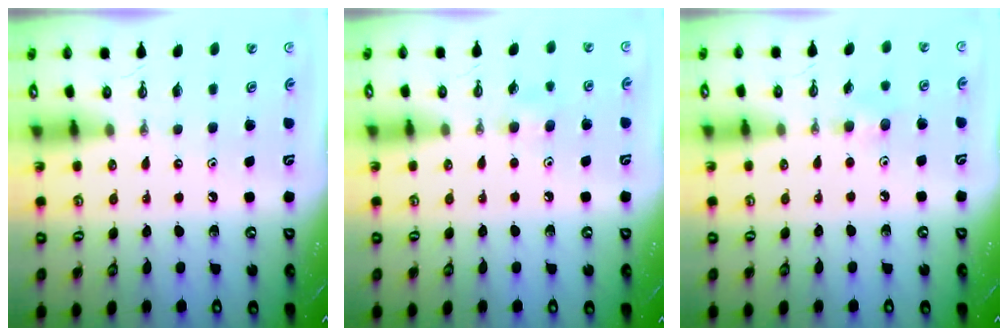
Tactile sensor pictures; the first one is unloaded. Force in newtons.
{"total": 6.0, "press": 5.7, "slide": 1.9}
{"total": 6.1, "press": 6.0, "slide": 1.3}